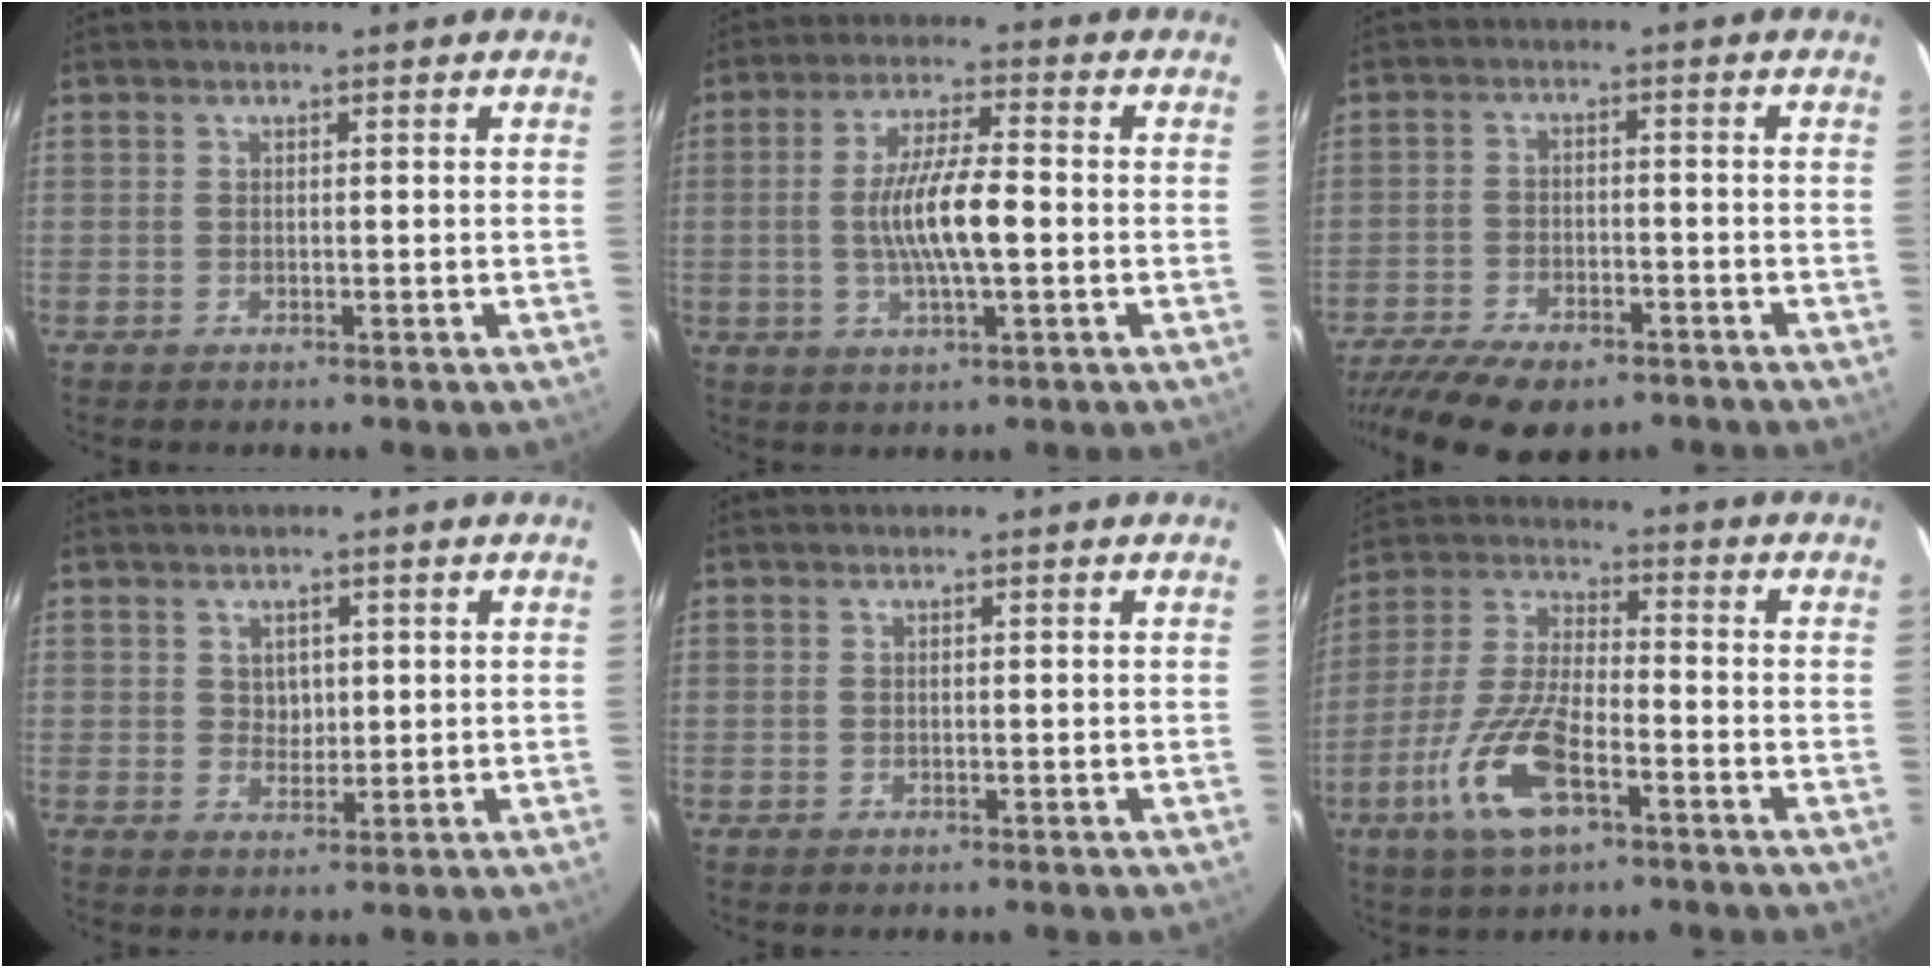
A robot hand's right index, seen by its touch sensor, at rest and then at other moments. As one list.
[{"total": 9.7, "force": [-1.1, 1.8, 9.5], "torque": [-0.179, 0.000, -0.019]}, {"total": 15.9, "force": [-12.0, 6.3, 8.3], "torque": [-0.189, -0.038, -0.190]}, {"total": 3.0, "force": [0.8, 2.5, 1.4], "torque": [-0.016, 0.005, 0.017]}, {"total": 0.0}, {"total": 13.8, "force": [-6.6, 4.8, 11.1], "torque": [-0.246, -0.010, -0.129]}]